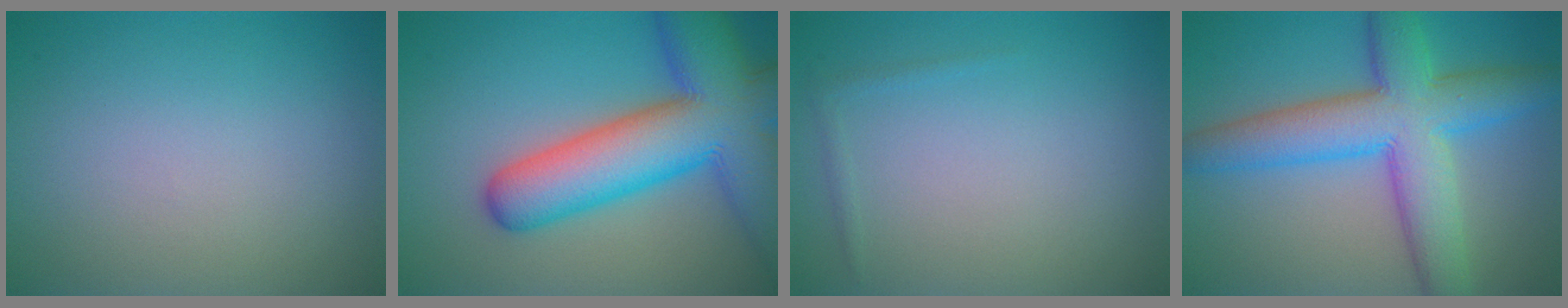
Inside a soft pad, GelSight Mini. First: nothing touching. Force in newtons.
{"total": 13.1, "press": 13.1, "slide": 0.7}
{"total": 0.6, "press": 0.6, "slide": 0.1}
{"total": 9.3, "press": 9.3, "slide": 0.1}